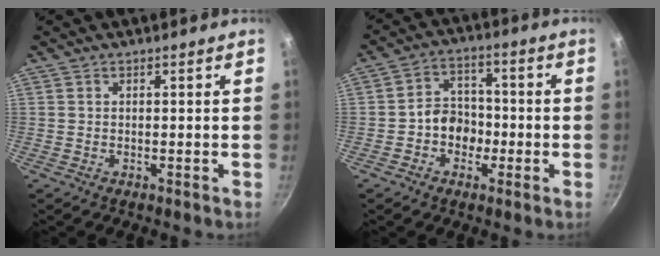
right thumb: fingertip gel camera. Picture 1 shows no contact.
{"total": 7.4, "force": [-1.6, 6.0, 4.0], "torque": [-0.030, 0.028, -0.040]}